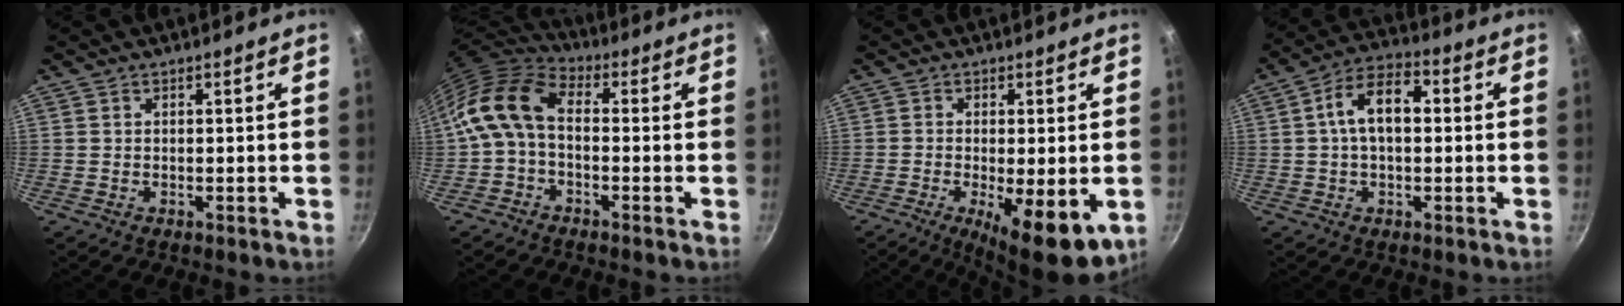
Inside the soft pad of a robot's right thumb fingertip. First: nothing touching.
{"total": 11.8, "force": [-0.2, 7.0, 9.4], "torque": [-0.185, 0.033, -0.021]}
{"total": 13.1, "force": [-4.3, 4.2, 11.6], "torque": [-0.160, -0.019, -0.053]}
{"total": 10.3, "force": [1.3, 5.7, 8.4], "torque": [-0.146, 0.028, 0.015]}